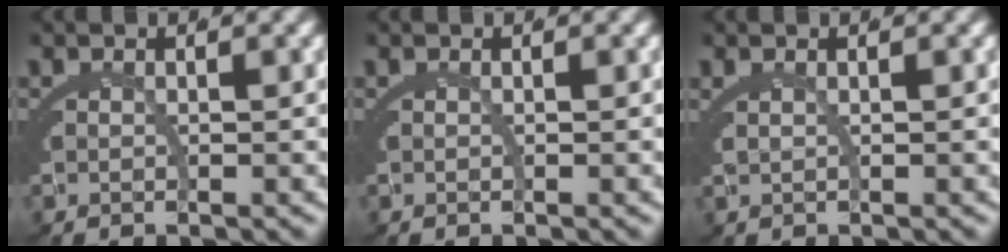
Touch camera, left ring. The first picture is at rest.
{"total": 0.0}
{"total": 0.9, "force": [0.8, 0.3, 0.3], "torque": [-0.010, 0.010, 0.012]}